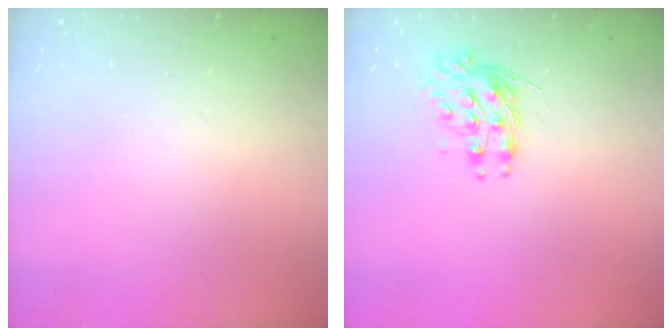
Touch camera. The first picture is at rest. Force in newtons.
{"total": 8.7, "press": 8.7, "slide": 0.3}